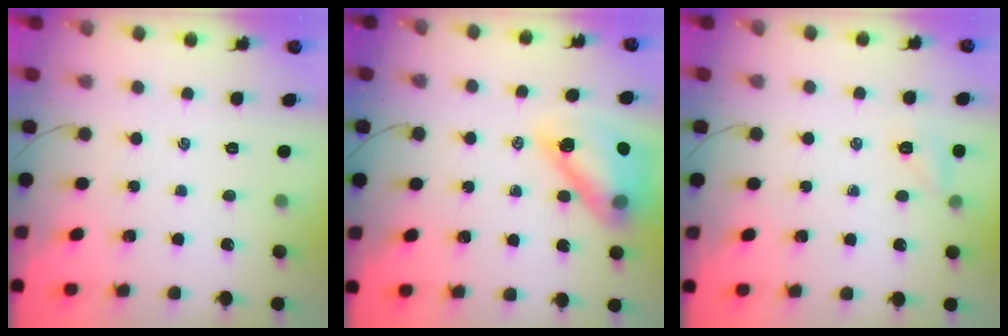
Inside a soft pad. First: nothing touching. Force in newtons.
{"total": 15.6, "press": 14.9, "slide": 4.6}
{"total": 5.3, "press": 5.1, "slide": 1.3}